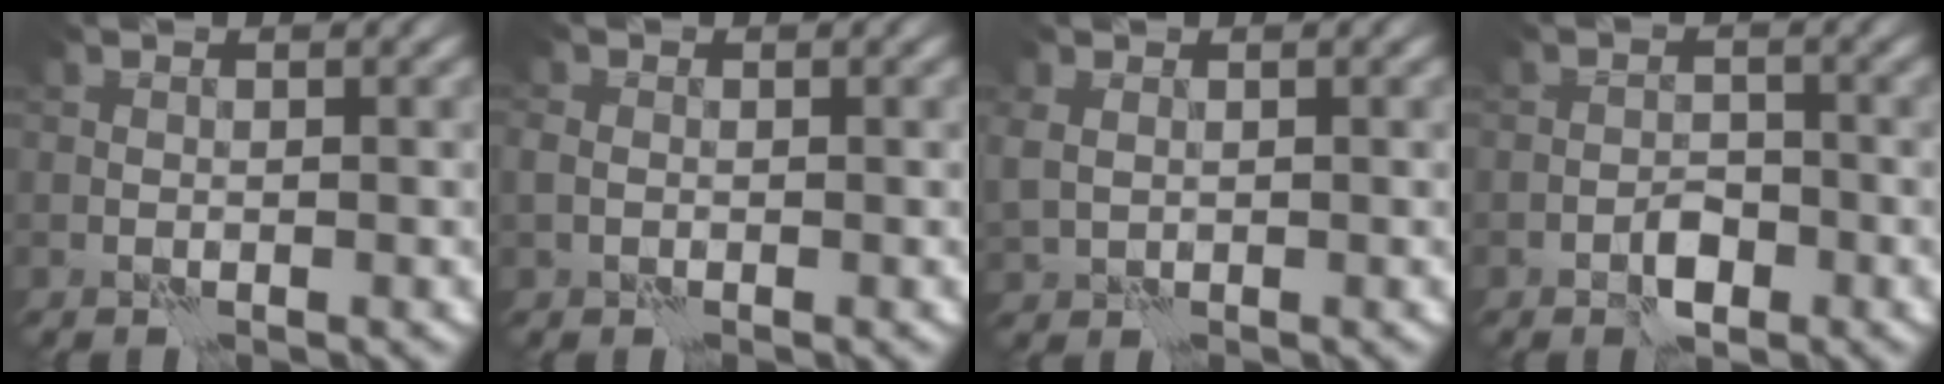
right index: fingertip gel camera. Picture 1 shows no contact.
{"total": 0.8, "force": [-0.1, 0.7, 0.4], "torque": [-0.009, 0.000, -0.006]}
{"total": 1.6, "force": [0.5, 1.2, 0.8], "torque": [-0.020, -0.004, 0.014]}
{"total": 1.9, "force": [-1.2, 0.8, 1.1], "torque": [-0.014, 0.005, -0.023]}